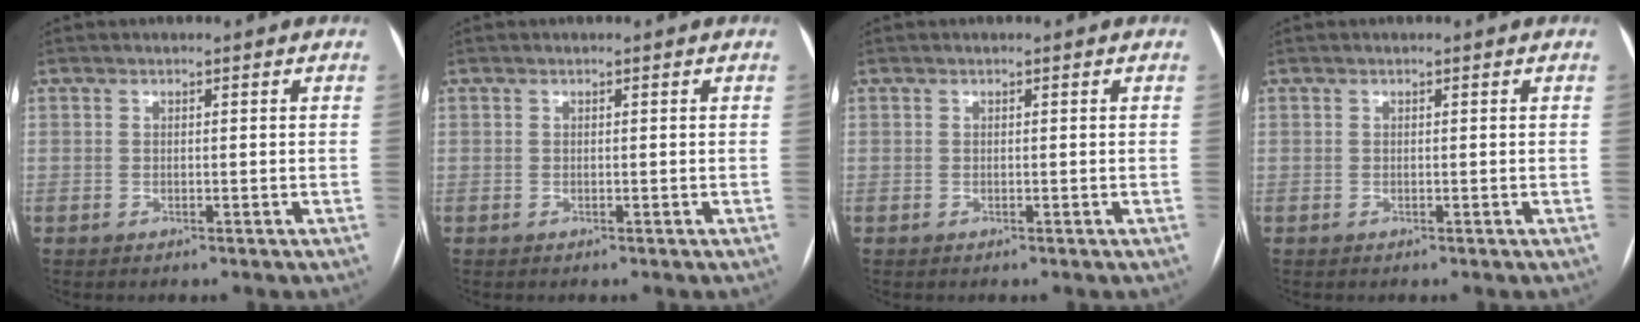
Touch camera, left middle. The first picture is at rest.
{"total": 0.0}
{"total": 0.0}
{"total": 0.0}